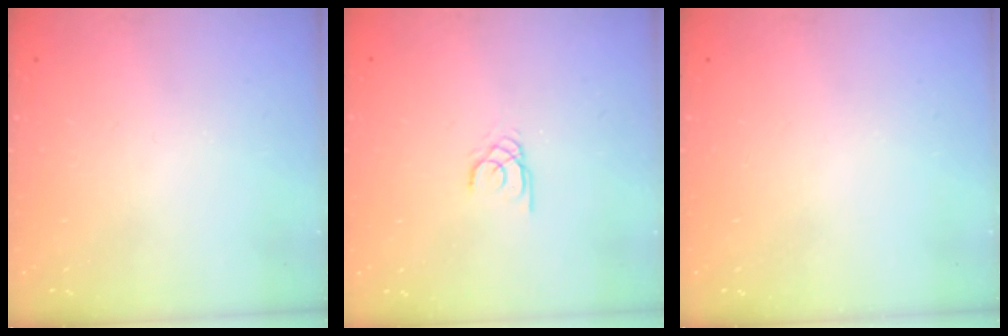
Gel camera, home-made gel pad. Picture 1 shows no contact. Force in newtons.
{"total": 1.5, "press": 1.5, "slide": 0.1}
{"total": 0.0}